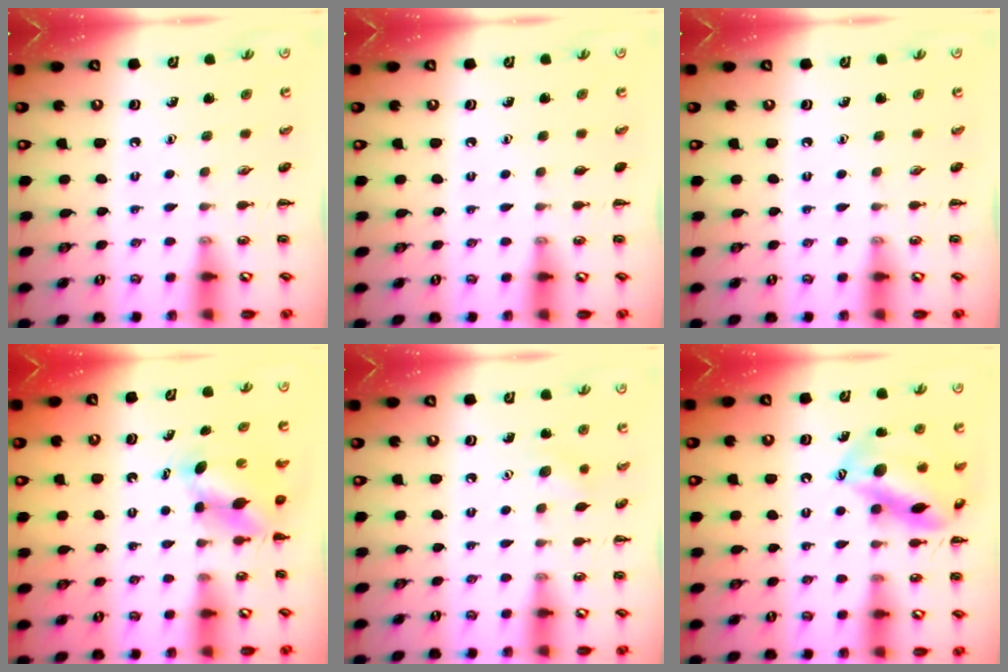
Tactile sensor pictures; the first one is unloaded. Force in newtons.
{"total": 0.0}
{"total": 0.0}
{"total": 4.9, "press": 4.9, "slide": 0.4}
{"total": 6.5, "press": 6.3, "slide": 1.6}
{"total": 16.5, "press": 16.3, "slide": 2.3}